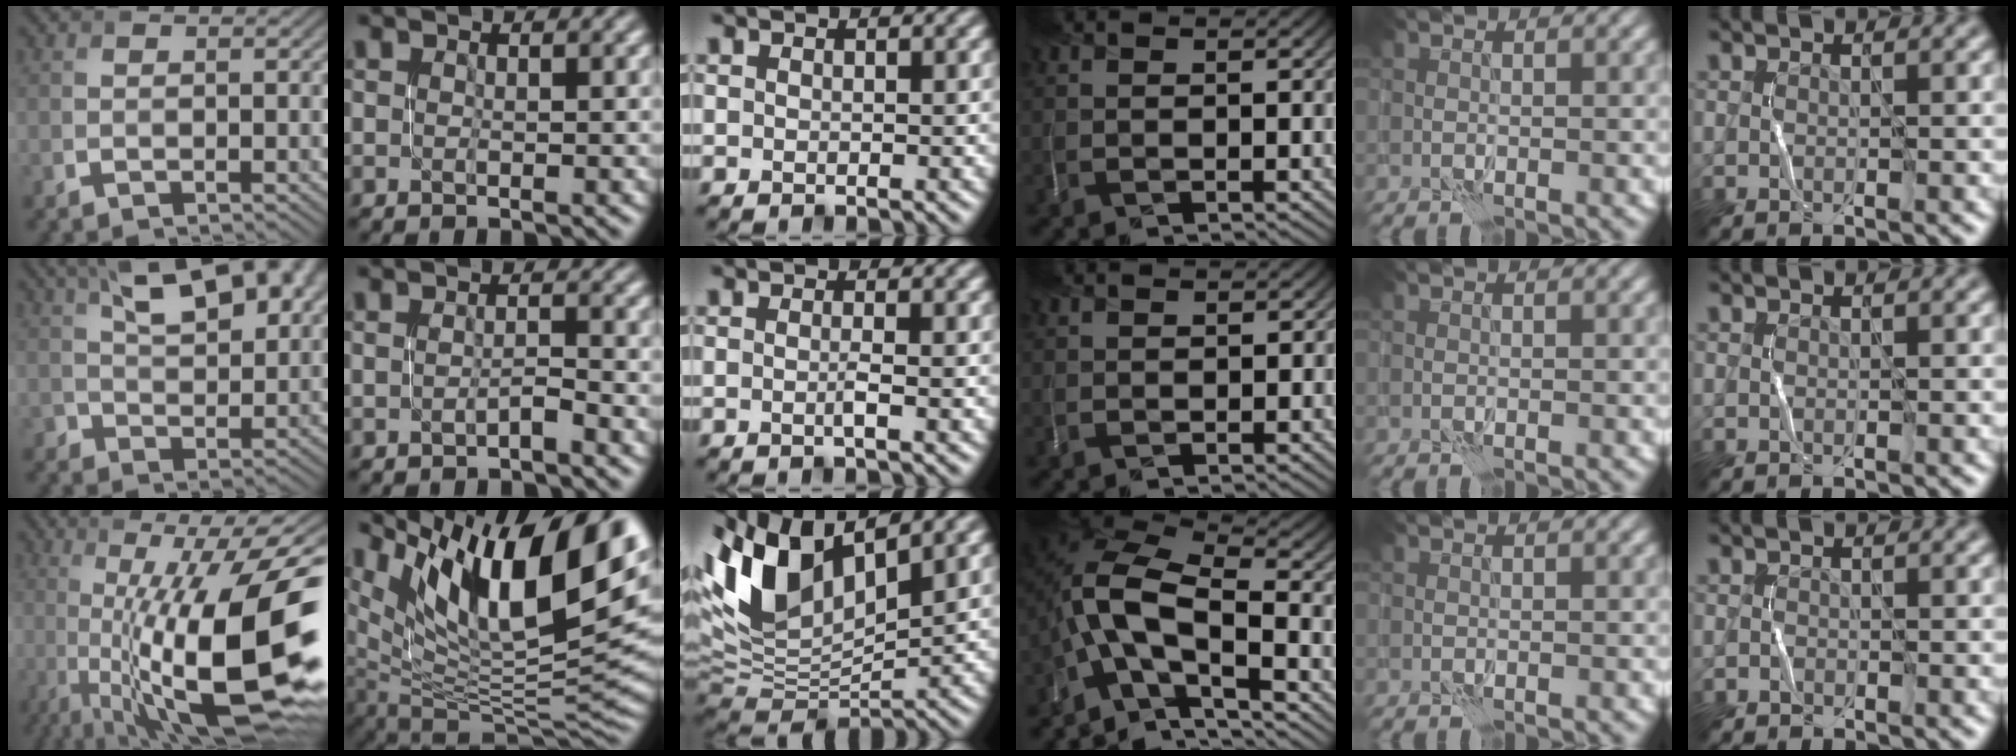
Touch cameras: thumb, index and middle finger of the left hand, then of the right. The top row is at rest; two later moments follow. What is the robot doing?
{"motion": "open", "object": "stapler"}